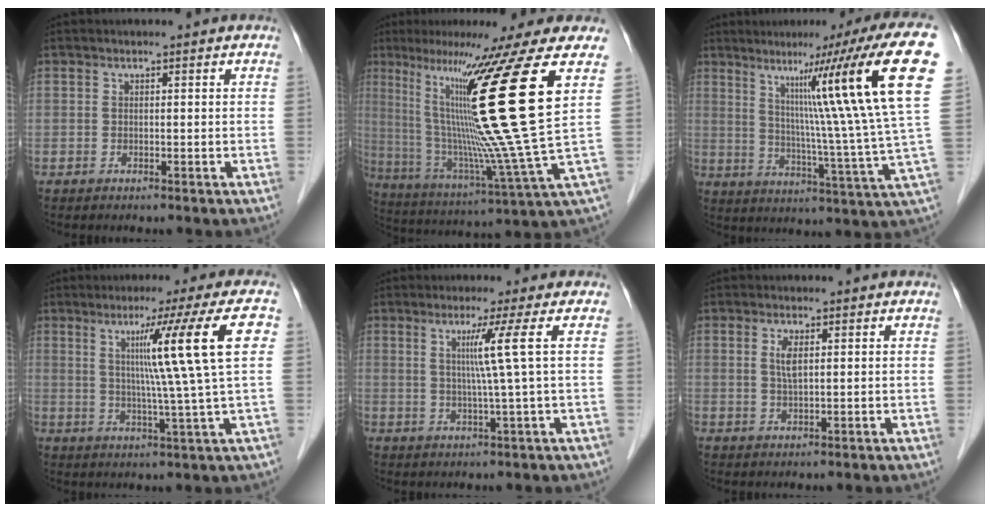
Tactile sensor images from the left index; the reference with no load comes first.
{"total": 22.5, "force": [7.7, -3.4, 20.8], "torque": [-0.349, -0.031, 0.112]}
{"total": 20.6, "force": [8.3, -2.1, 18.7], "torque": [-0.260, 0.004, 0.109]}
{"total": 12.3, "force": [2.8, -2.7, 11.6], "torque": [-0.177, 0.004, 0.052]}
{"total": 5.4, "force": [1.3, -2.2, 4.8], "torque": [-0.091, -0.006, 0.029]}
{"total": 2.6, "force": [0.7, 0.5, 2.4], "torque": [-0.055, -0.001, 0.014]}